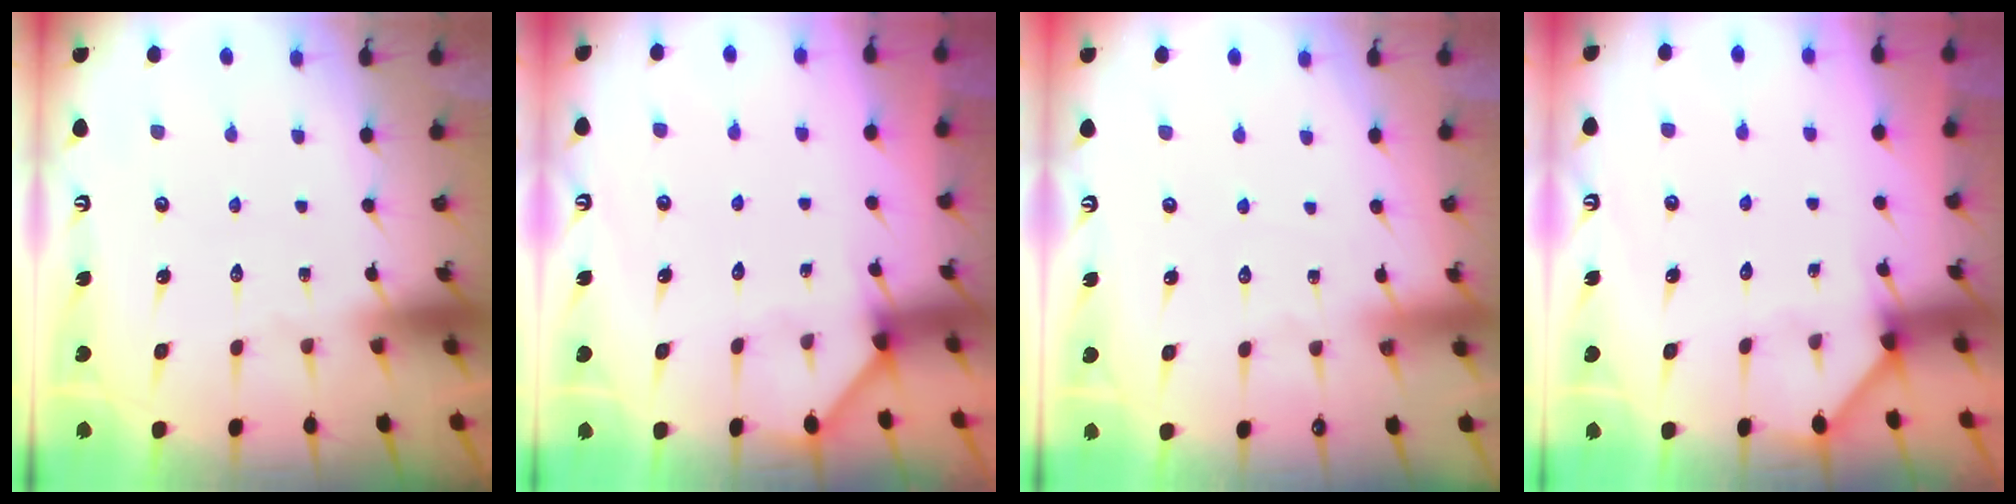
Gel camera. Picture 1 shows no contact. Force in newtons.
{"total": 2.0, "press": 2.0, "slide": 0.2}
{"total": 2.4, "press": 2.4, "slide": 0.3}
{"total": 2.0, "press": 2.0, "slide": 0.2}